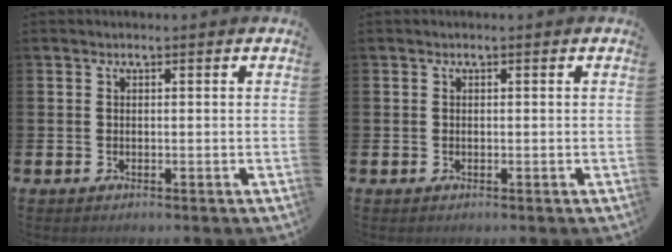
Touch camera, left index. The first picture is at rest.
{"total": 0.0}